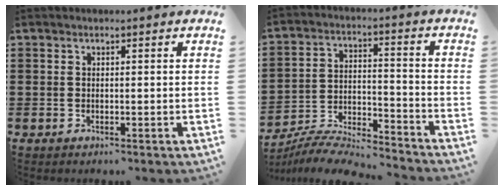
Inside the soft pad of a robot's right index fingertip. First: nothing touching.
{"total": 7.1, "force": [-6.9, 0.6, 1.5], "torque": [-0.036, 0.002, -0.140]}